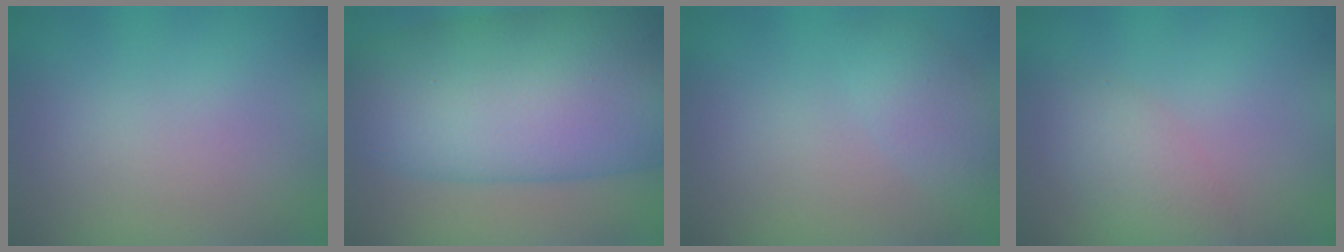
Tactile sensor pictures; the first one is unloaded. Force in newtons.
{"total": 14.6, "press": 14.6, "slide": 0.1}
{"total": 2.1, "press": 2.1, "slide": 0.0}
{"total": 2.6, "press": 2.6, "slide": 0.1}